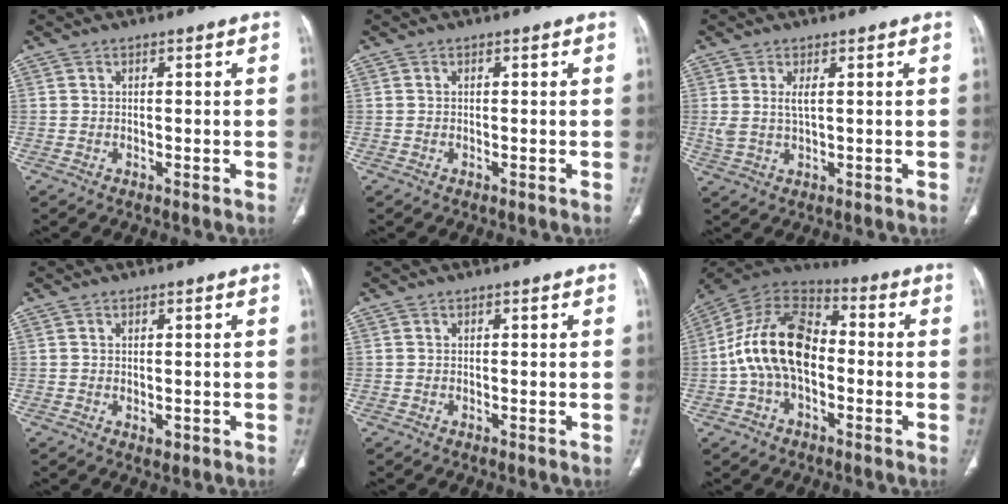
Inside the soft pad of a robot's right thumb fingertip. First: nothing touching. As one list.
[{"total": 0.0}, {"total": 3.4, "force": [0.9, 1.2, 3.0], "torque": [-0.072, -0.002, 0.025]}, {"total": 1.4, "force": [-0.3, 0.9, 1.1], "torque": [-0.015, -0.005, 0.002]}, {"total": 0.0}, {"total": 16.8, "force": [-1.7, 10.3, 13.1], "torque": [-0.237, 0.042, -0.040]}]